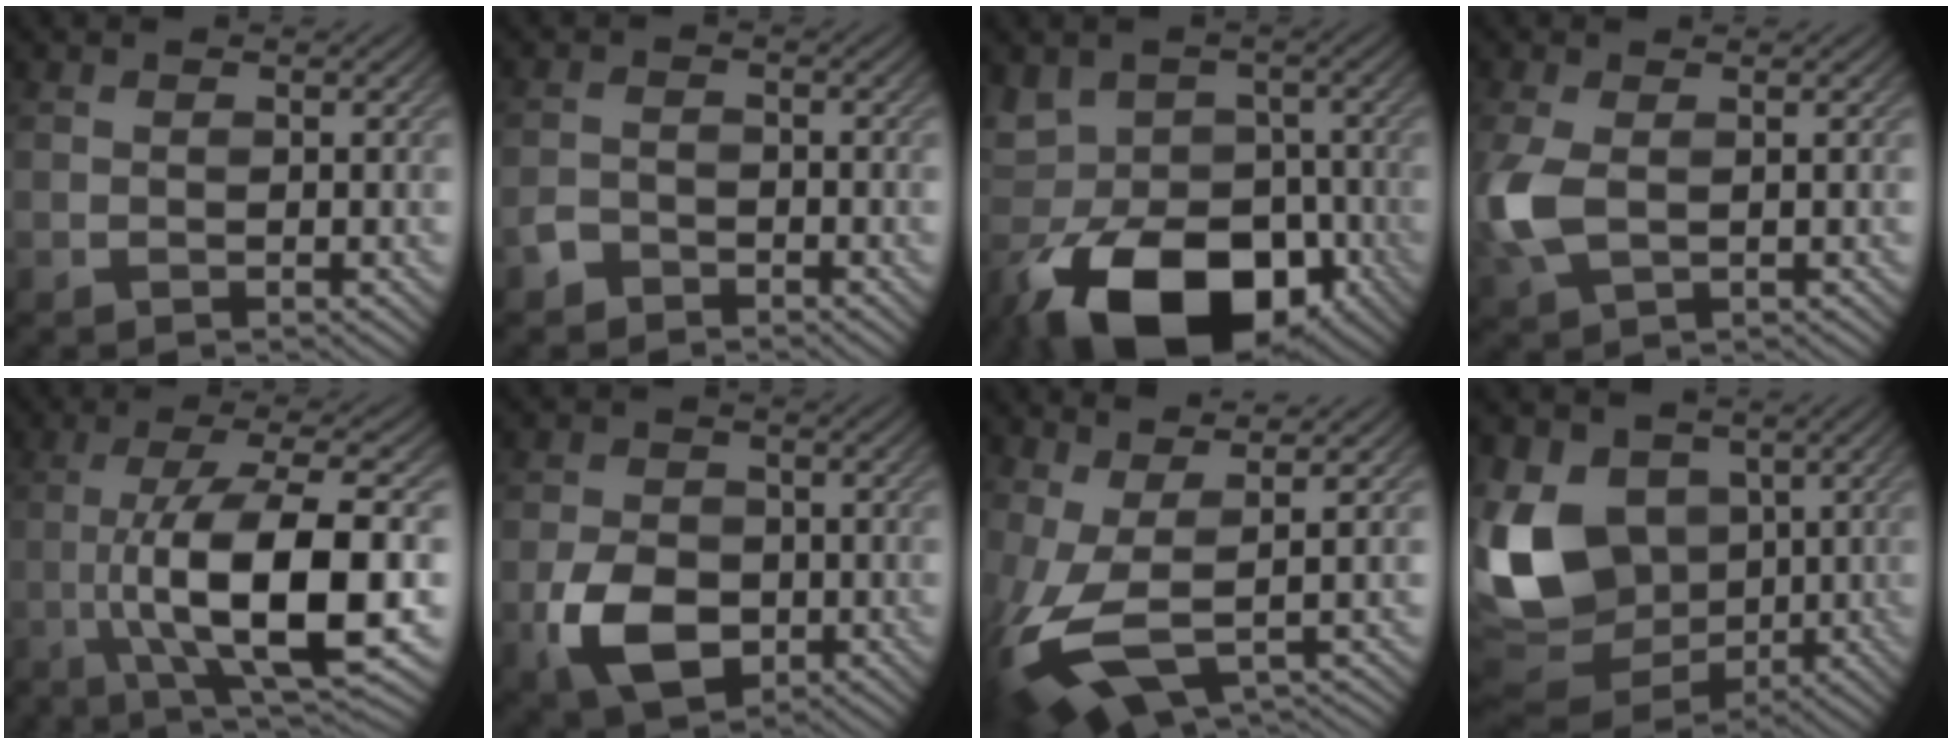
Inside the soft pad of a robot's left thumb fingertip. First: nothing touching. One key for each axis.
{"total": 2.1, "fx": -1.7, "fy": 1.1, "fz": 0.3, "tx": -0.005, "ty": 0.003, "tz": -0.042}
{"total": 16.6, "fx": -7.4, "fy": 10.5, "fz": 10.5, "tx": -0.205, "ty": -0.047, "tz": -0.119}
{"total": 5.3, "fx": -0.1, "fy": 3.0, "fz": 4.4, "tx": -0.129, "ty": -0.005, "tz": -0.002}
{"total": 13.5, "fx": -2.9, "fy": 3.8, "fz": 12.6, "tx": -0.222, "ty": 0.002, "tz": -0.050}
{"total": 7.6, "fx": -2.6, "fy": 5.3, "fz": 4.8, "tx": -0.107, "ty": -0.012, "tz": -0.054}
{"total": 9.6, "fx": -0.8, "fy": 3.9, "fz": 8.8, "tx": -0.219, "ty": -0.014, "tz": -0.009}
{"total": 16.8, "fx": 0.9, "fy": 12.8, "fz": 10.8, "tx": -0.266, "ty": -0.014, "tz": 0.029}